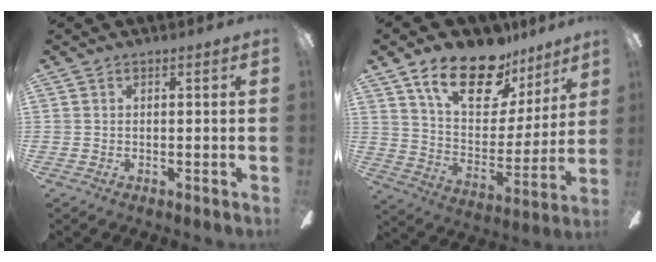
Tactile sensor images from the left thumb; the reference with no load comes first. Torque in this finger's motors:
{"motor_torque": [0.44, 0.43, 1.48, -1.31, 0.29]}